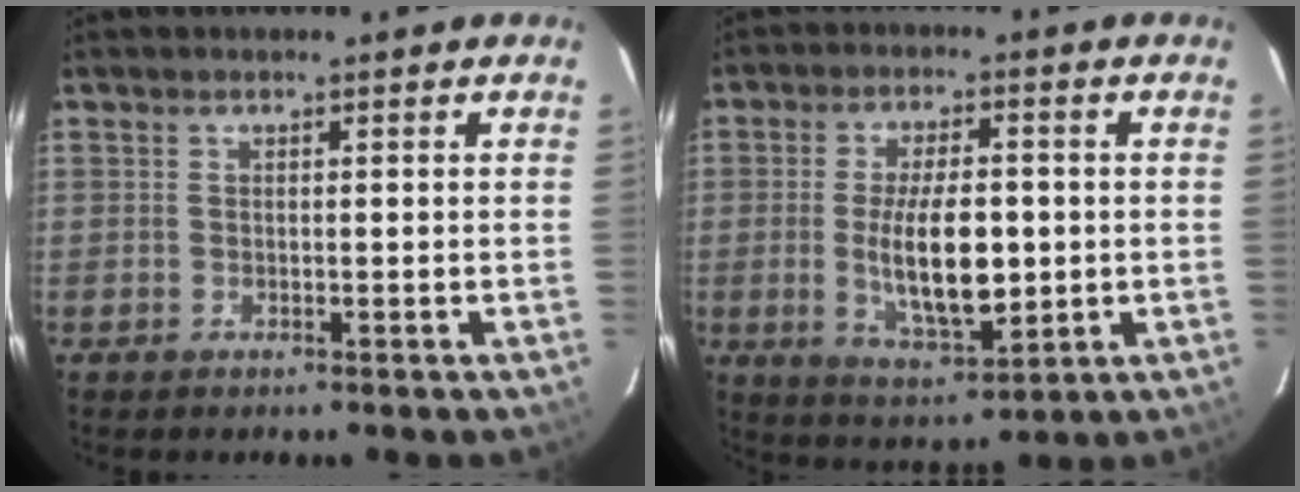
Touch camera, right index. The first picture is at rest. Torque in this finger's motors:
{"motor_torque": [0.52, 0.06, 0.54, 0.10]}